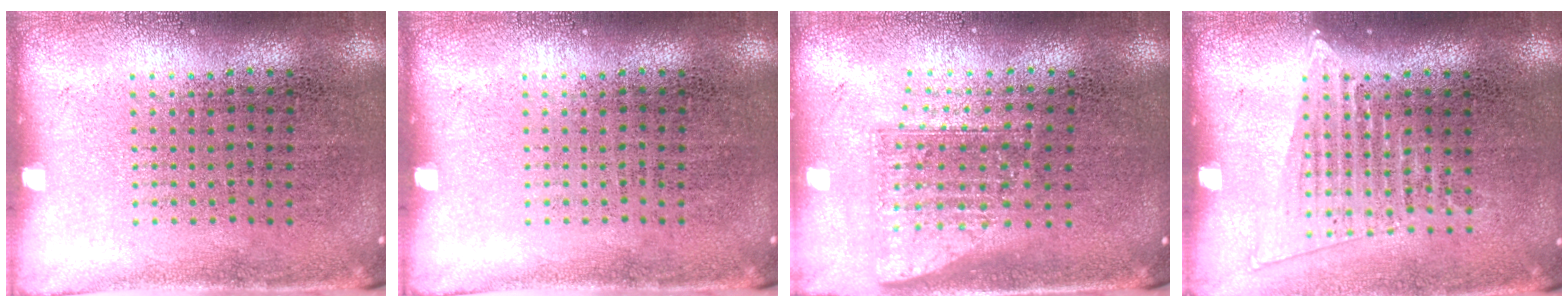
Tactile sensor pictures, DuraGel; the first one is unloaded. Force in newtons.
{"total": 0.0}
{"total": 1.6, "press": 1.2, "slide": 1.1}
{"total": 1.4, "press": 1.2, "slide": 0.7}